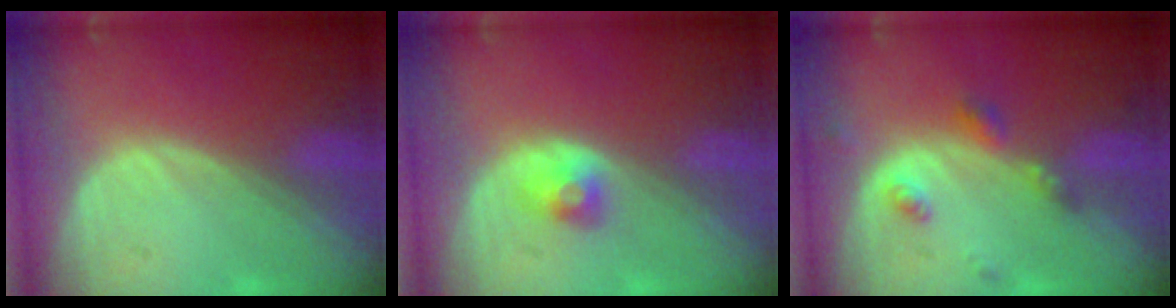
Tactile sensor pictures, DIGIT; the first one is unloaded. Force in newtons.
{"total": 2.6, "press": 2.4, "slide": 1.2}
{"total": 3.9, "press": 3.9, "slide": 0.7}